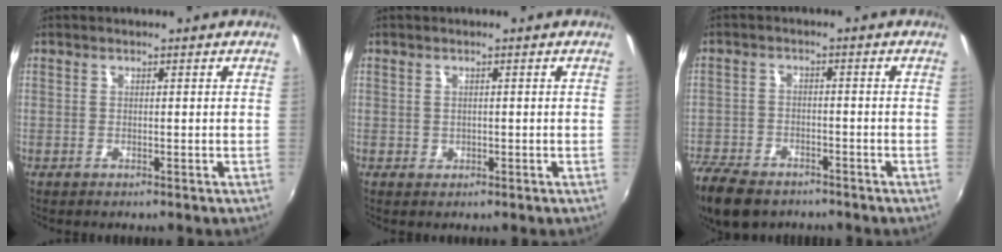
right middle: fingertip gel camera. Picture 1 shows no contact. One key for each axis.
{"total": 0.8, "fx": -0.1, "fy": 0.8, "fz": 0.1, "tx": 0.002, "ty": -0.002, "tz": -0.002}
{"total": 12.5, "fx": -9.1, "fy": 6.6, "fz": 5.5, "tx": -0.161, "ty": -0.023, "tz": -0.165}